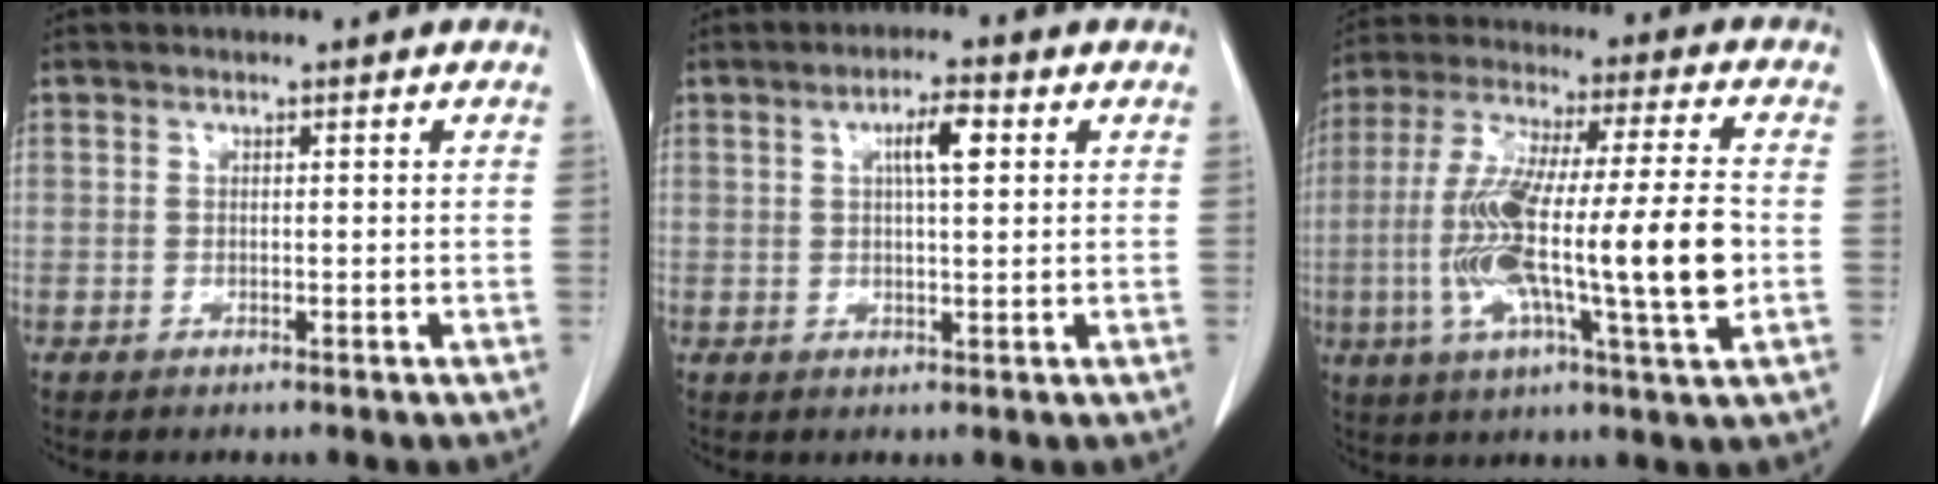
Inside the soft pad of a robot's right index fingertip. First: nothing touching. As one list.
[{"total": 4.4, "force": [1.4, 0.8, 4.1], "torque": [-0.072, 0.006, 0.024]}, {"total": 19.6, "force": [-2.9, 1.4, 19.3], "torque": [-0.345, 0.003, -0.051]}]